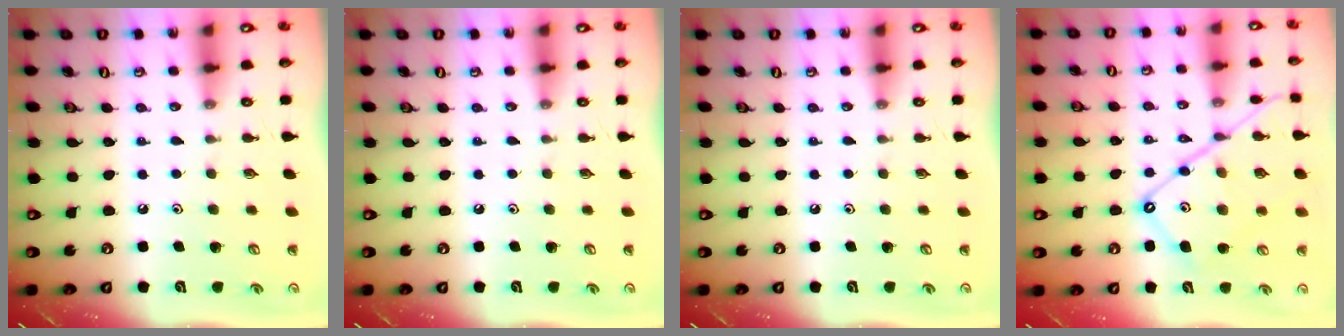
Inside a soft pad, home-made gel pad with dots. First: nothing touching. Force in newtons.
{"total": 0.0}
{"total": 0.0}
{"total": 15.1, "press": 15.0, "slide": 1.5}